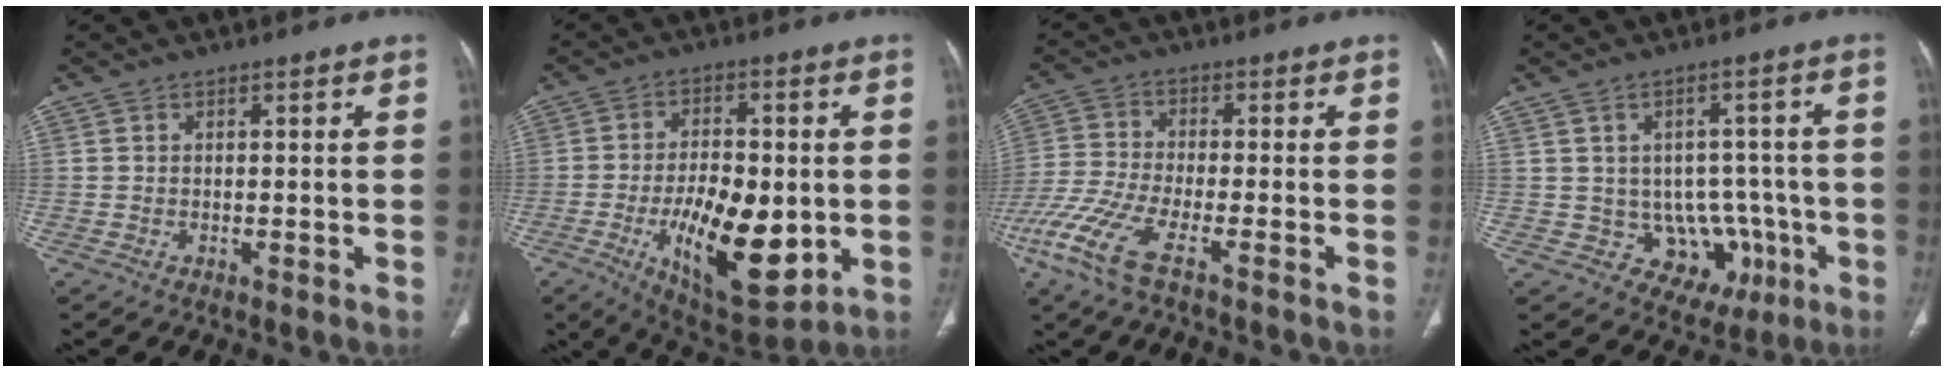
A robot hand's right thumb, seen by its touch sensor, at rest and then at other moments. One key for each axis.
{"total": 17.6, "fx": -3.6, "fy": 8.3, "fz": 15.1, "tx": -0.225, "ty": -0.004, "tz": -0.039}
{"total": 10.2, "fx": -6.0, "fy": 2.0, "fz": 8.0, "tx": -0.206, "ty": -0.003, "tz": -0.128}
{"total": 10.6, "fx": -2.2, "fy": 9.1, "fz": 4.9, "tx": -0.016, "ty": 0.025, "tz": -0.007}